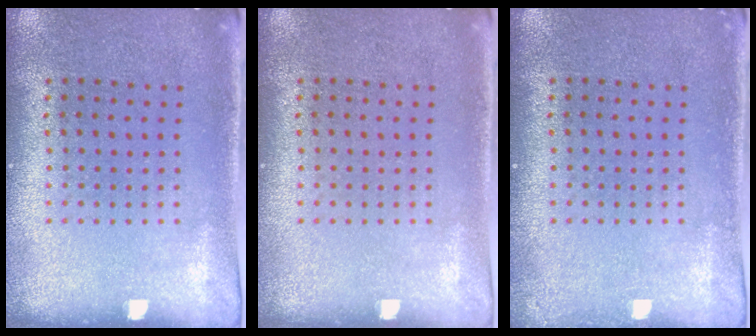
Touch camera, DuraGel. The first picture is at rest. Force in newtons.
{"total": 0.0}
{"total": 0.6, "press": 0.6, "slide": 0.1}